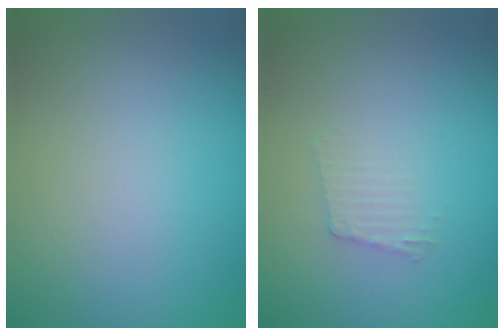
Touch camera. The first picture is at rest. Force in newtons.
{"total": 1.2, "press": 1.2, "slide": 0.2}